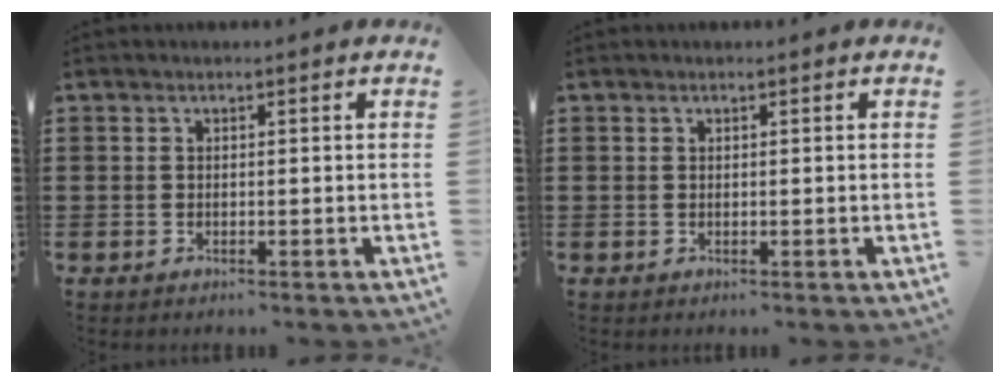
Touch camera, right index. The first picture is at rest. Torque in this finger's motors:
{"motor_torque": [-0.26, 0.66, -0.01, 0.00]}